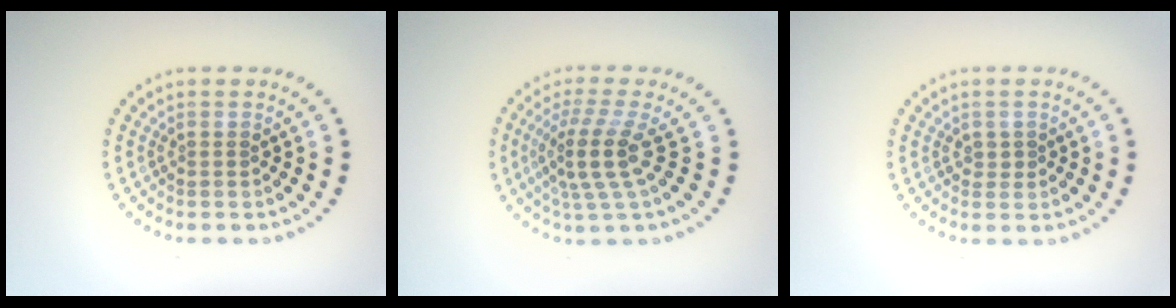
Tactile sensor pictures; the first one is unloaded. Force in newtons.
{"total": 3.9, "press": 2.7, "slide": 2.7}
{"total": 0.5, "press": 0.4, "slide": 0.3}